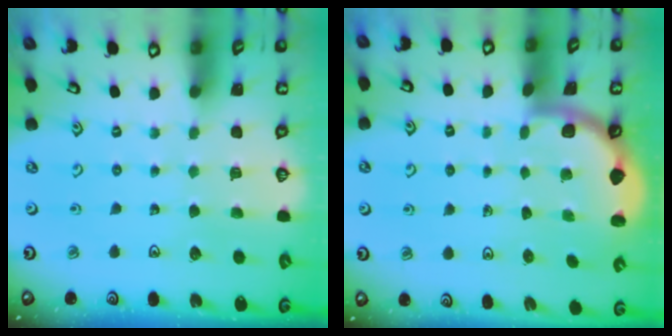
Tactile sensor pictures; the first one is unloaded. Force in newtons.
{"total": 1.7, "press": 1.7, "slide": 0.1}